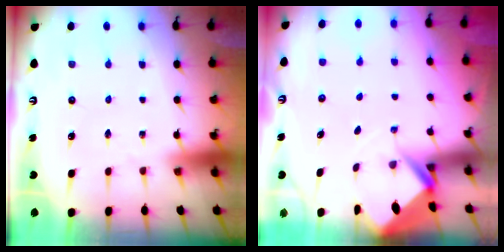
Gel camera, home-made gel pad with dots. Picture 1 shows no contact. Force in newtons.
{"total": 2.7, "press": 2.7, "slide": 0.0}